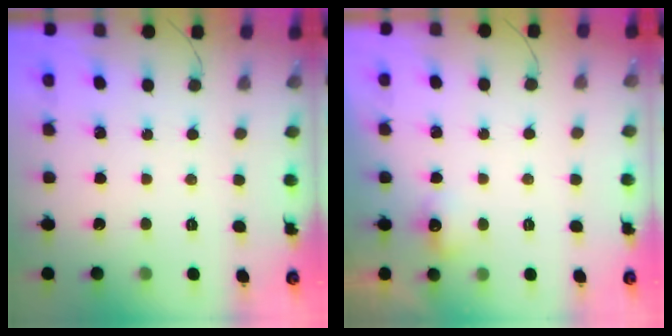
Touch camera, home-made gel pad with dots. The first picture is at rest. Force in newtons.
{"total": 4.8, "press": 4.3, "slide": 2.3}